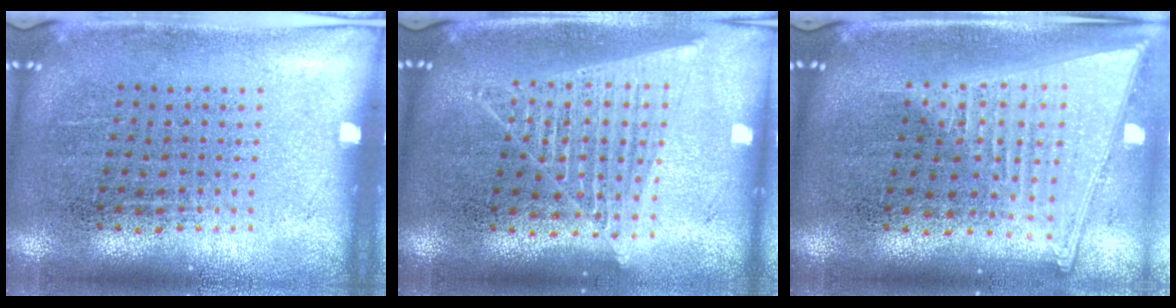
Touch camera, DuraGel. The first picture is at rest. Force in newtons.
{"total": 1.5, "press": 1.4, "slide": 0.6}
{"total": 2.1, "press": 1.8, "slide": 1.2}